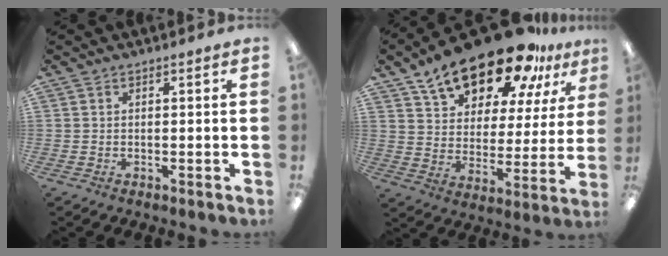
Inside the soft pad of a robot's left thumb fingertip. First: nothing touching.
{"total": 20.3, "force": [15.7, 8.5, 9.7], "torque": [-0.167, -0.102, 0.270]}